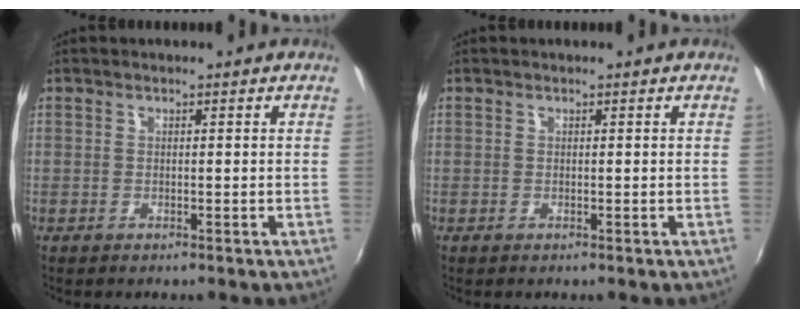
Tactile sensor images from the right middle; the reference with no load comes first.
{"total": 0.0}